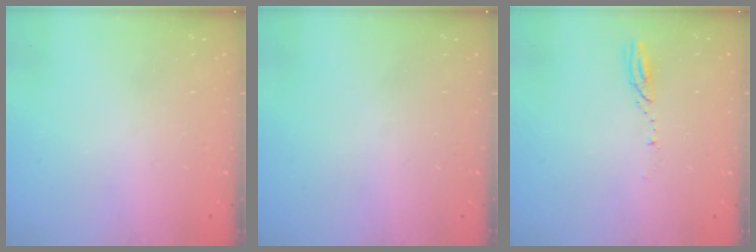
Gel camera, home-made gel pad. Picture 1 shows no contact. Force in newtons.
{"total": 0.0}
{"total": 3.7, "press": 3.7, "slide": 0.4}